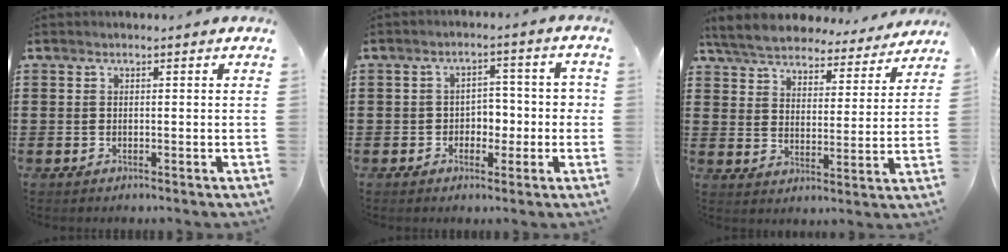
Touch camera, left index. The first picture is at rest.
{"total": 3.7, "force": [-1.0, 3.0, 2.0], "torque": [-0.039, 0.007, -0.026]}
{"total": 6.0, "force": [5.8, 0.8, 1.1], "torque": [-0.051, -0.036, 0.101]}